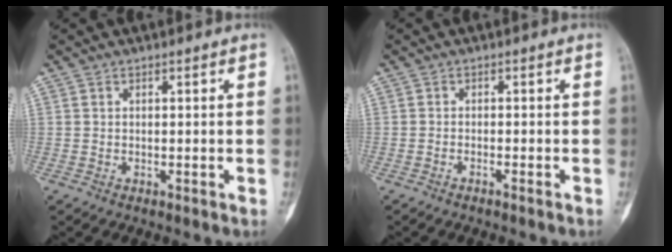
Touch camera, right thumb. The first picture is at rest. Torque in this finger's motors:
{"motor_torque": [-0.55, 0.52, -0.55, 0.03, -0.04]}